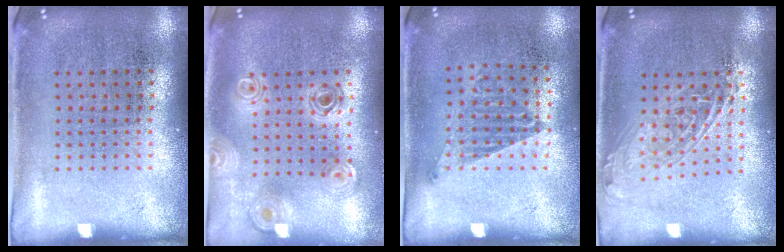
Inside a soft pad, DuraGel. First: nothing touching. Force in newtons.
{"total": 0.9, "press": 0.9, "slide": 0.2}
{"total": 1.0, "press": 0.8, "slide": 0.7}
{"total": 1.5, "press": 1.3, "slide": 0.9}